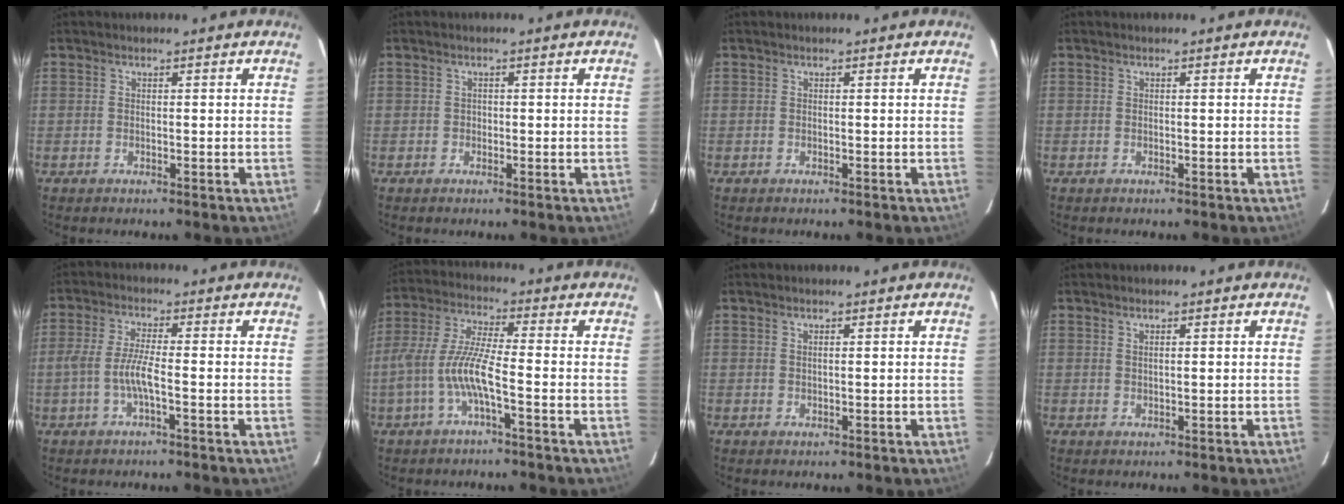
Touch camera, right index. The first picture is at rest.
{"total": 0.6, "force": [-0.3, 0.5, 0.0], "torque": [0.003, 0.002, -0.004]}
{"total": 0.0}
{"total": 0.0}
{"total": 5.4, "force": [-1.8, 0.4, 5.0], "torque": [-0.107, 0.003, -0.033]}
{"total": 8.9, "force": [-3.3, 0.9, 8.2], "torque": [-0.181, 0.005, -0.061]}
{"total": 0.7, "force": [0.4, 0.1, 0.5], "torque": [-0.011, 0.003, 0.008]}
{"total": 1.0, "force": [0.5, 0.2, 0.8], "torque": [-0.013, 0.002, 0.010]}